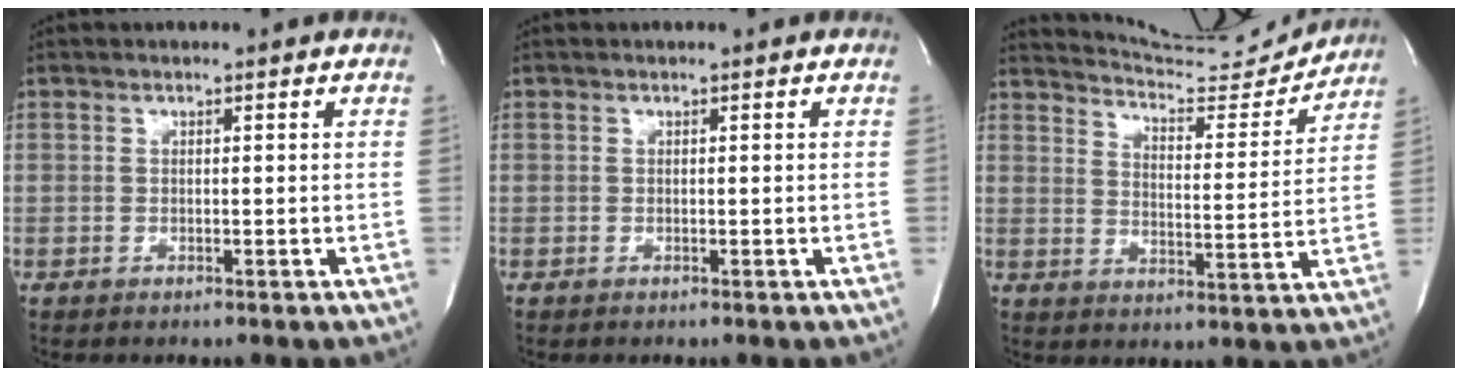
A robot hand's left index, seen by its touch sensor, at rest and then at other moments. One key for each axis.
{"total": 0.0}
{"total": 12.3, "fx": 12.3, "fy": 0.1, "fz": 0.9, "tx": -0.022, "ty": -0.037, "tz": 0.170}